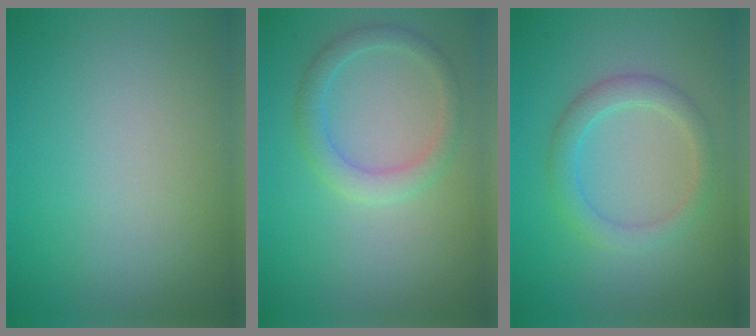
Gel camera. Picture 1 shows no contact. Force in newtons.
{"total": 2.5, "press": 2.5, "slide": 0.3}
{"total": 2.7, "press": 2.6, "slide": 0.3}